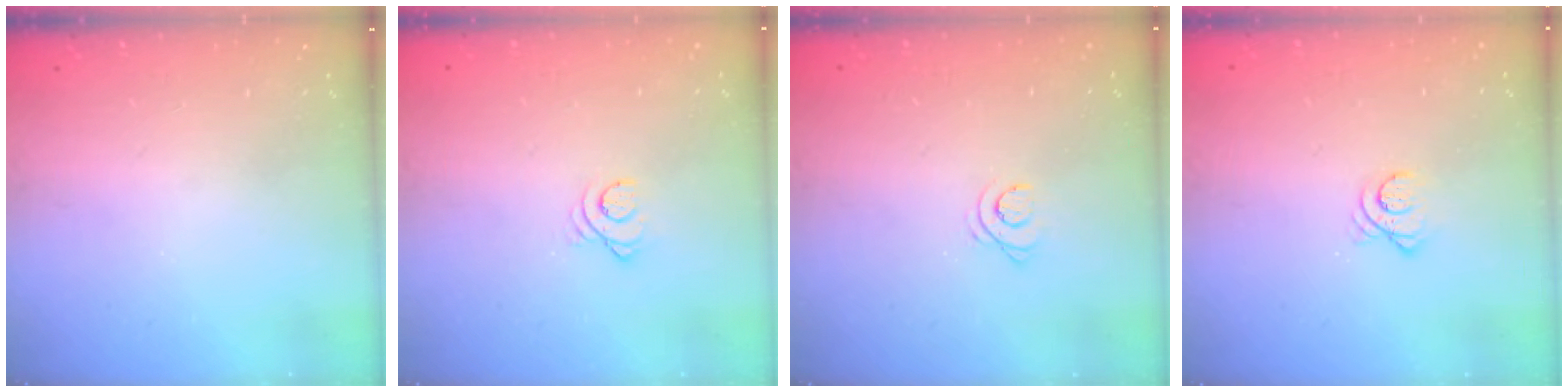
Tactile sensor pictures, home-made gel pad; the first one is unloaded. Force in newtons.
{"total": 2.5, "press": 2.5, "slide": 0.2}
{"total": 3.9, "press": 3.9, "slide": 0.5}
{"total": 3.1, "press": 3.1, "slide": 0.3}